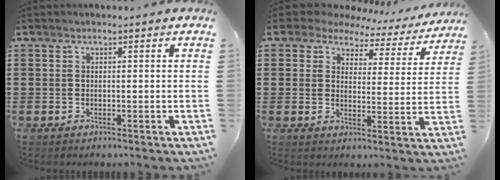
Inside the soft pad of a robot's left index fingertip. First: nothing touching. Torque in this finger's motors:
{"motor_torque": [2.14, 0.00, 0.44, -0.02]}